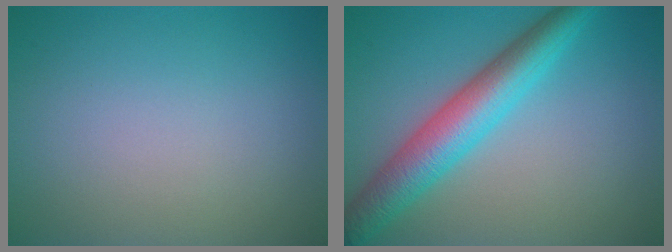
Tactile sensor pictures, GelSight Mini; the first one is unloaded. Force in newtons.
{"total": 6.3, "press": 6.3, "slide": 0.2}